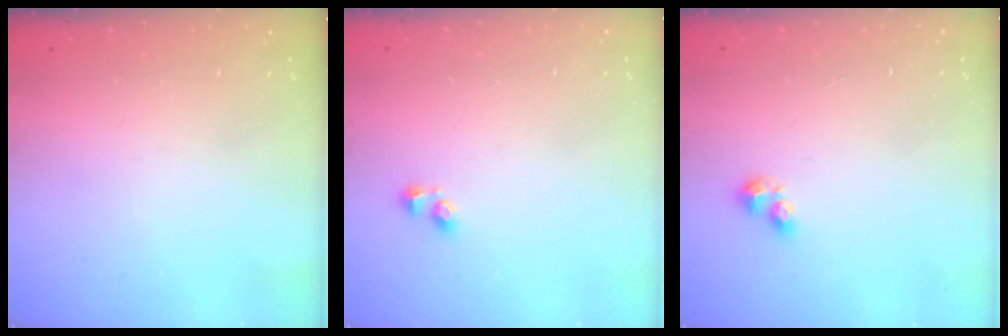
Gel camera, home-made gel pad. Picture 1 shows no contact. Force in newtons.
{"total": 1.9, "press": 1.9, "slide": 0.5}
{"total": 2.5, "press": 2.5, "slide": 0.4}